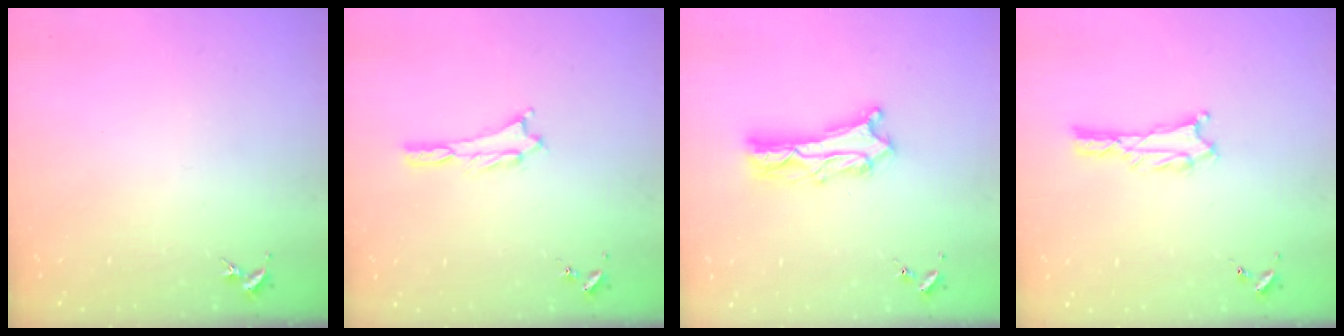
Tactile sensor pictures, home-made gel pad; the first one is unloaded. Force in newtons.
{"total": 0.7, "press": 0.7, "slide": 0.3}
{"total": 6.1, "press": 6.1, "slide": 0.5}
{"total": 2.0, "press": 2.0, "slide": 0.3}